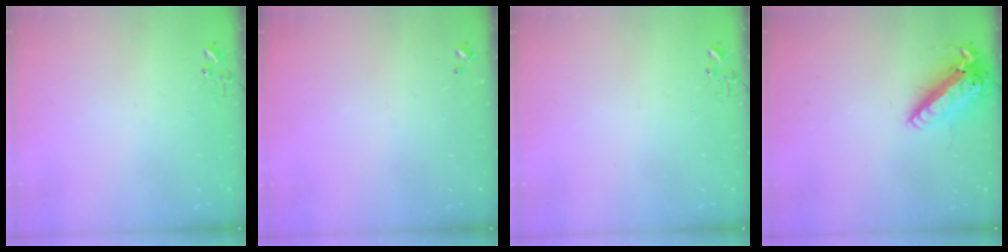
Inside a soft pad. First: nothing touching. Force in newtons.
{"total": 0.0}
{"total": 0.0}
{"total": 16.2, "press": 15.9, "slide": 3.2}